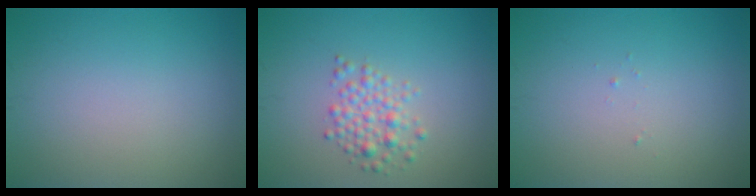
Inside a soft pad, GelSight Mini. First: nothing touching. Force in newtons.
{"total": 2.5, "press": 2.5, "slide": 0.1}
{"total": 0.0}